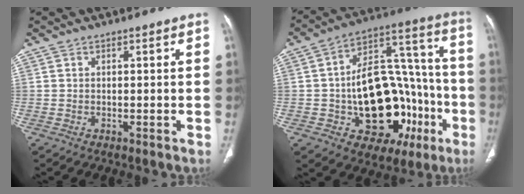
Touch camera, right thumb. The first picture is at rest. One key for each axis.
{"total": 27.9, "fx": -7.2, "fy": 16.9, "fz": 21.0, "tx": -0.270, "ty": 0.049, "tz": -0.084}